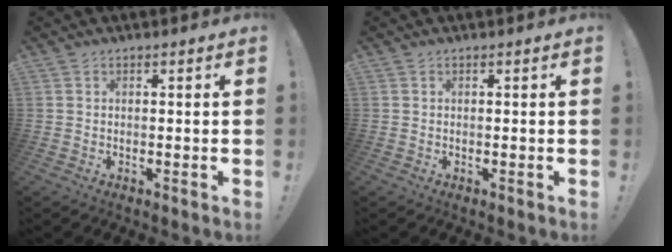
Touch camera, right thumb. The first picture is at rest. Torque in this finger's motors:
{"motor_torque": [-0.01, 0.00, 0.00, 0.00, 0.00]}